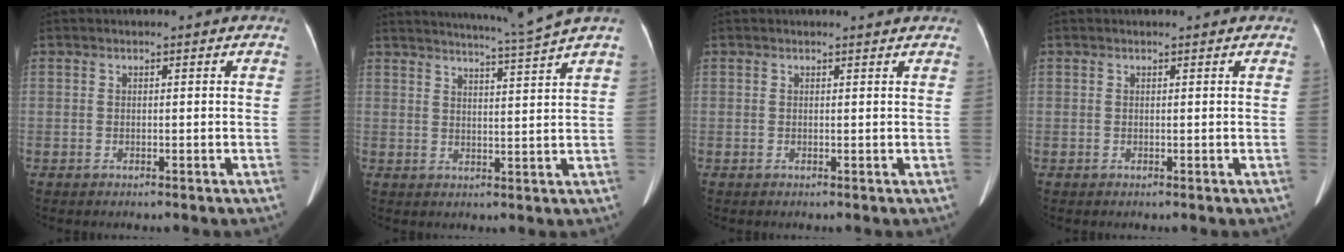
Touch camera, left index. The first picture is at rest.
{"total": 7.9, "force": [7.0, -2.9, 2.5], "torque": [-0.043, -0.030, 0.106]}
{"total": 1.9, "force": [1.8, -0.1, 0.4], "torque": [-0.008, 0.002, 0.022]}
{"total": 1.4, "force": [1.3, 0.1, 0.4], "torque": [-0.007, 0.011, 0.018]}